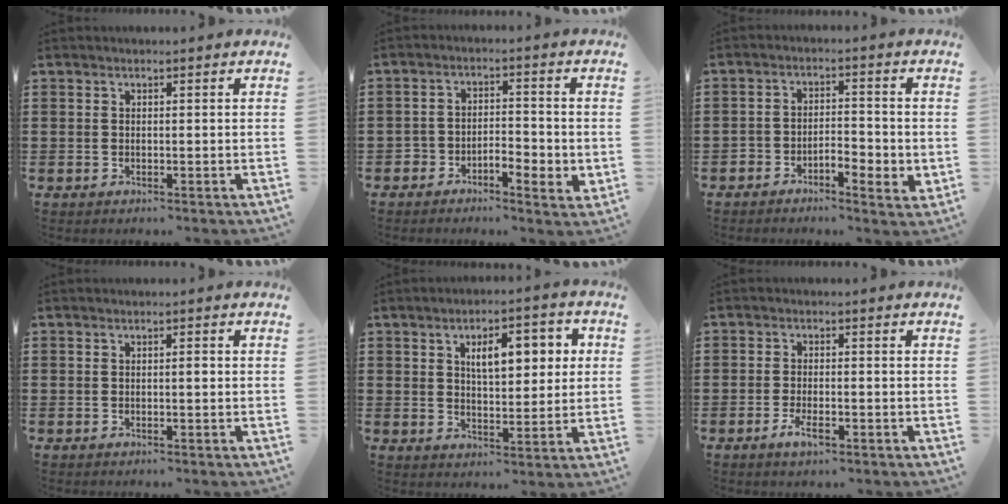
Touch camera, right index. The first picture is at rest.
{"total": 3.7, "force": [-2.6, 1.7, 2.1], "torque": [-0.038, 0.010, -0.051]}
{"total": 3.6, "force": [-2.5, 1.4, 2.3], "torque": [-0.040, 0.007, -0.049]}
{"total": 0.8, "force": [-0.1, 0.1, 0.8], "torque": [-0.015, -0.003, -0.001]}
{"total": 7.3, "force": [2.3, 3.2, 6.2], "torque": [-0.095, -0.001, 0.029]}
{"total": 3.2, "force": [-1.6, 1.1, 2.5], "torque": [-0.055, -0.003, -0.034]}